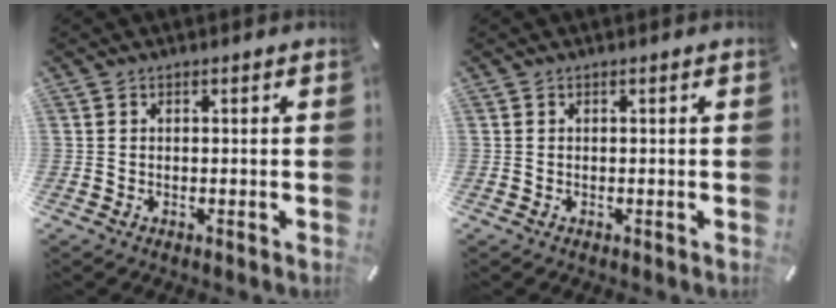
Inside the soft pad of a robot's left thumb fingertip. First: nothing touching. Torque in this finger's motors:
{"motor_torque": [-0.01, 0.00, 0.05, 0.06, 0.00]}